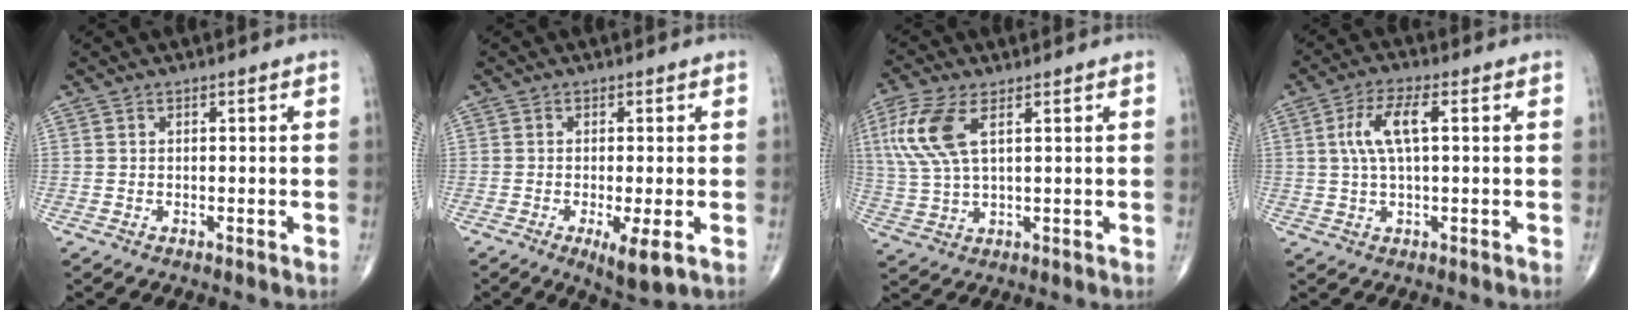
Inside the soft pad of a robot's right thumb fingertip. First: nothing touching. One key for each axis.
{"total": 5.5, "fx": -1.8, "fy": 1.2, "fz": 5.1, "tx": -0.088, "ty": -0.017, "tz": -0.030}
{"total": 10.3, "fx": 3.7, "fy": 4.3, "fz": 8.6, "tx": -0.218, "ty": 0.002, "tz": 0.077}
{"total": 7.3, "fx": 1.5, "fy": 2.4, "fz": 6.7, "tx": -0.150, "ty": 0.013, "tz": 0.028}